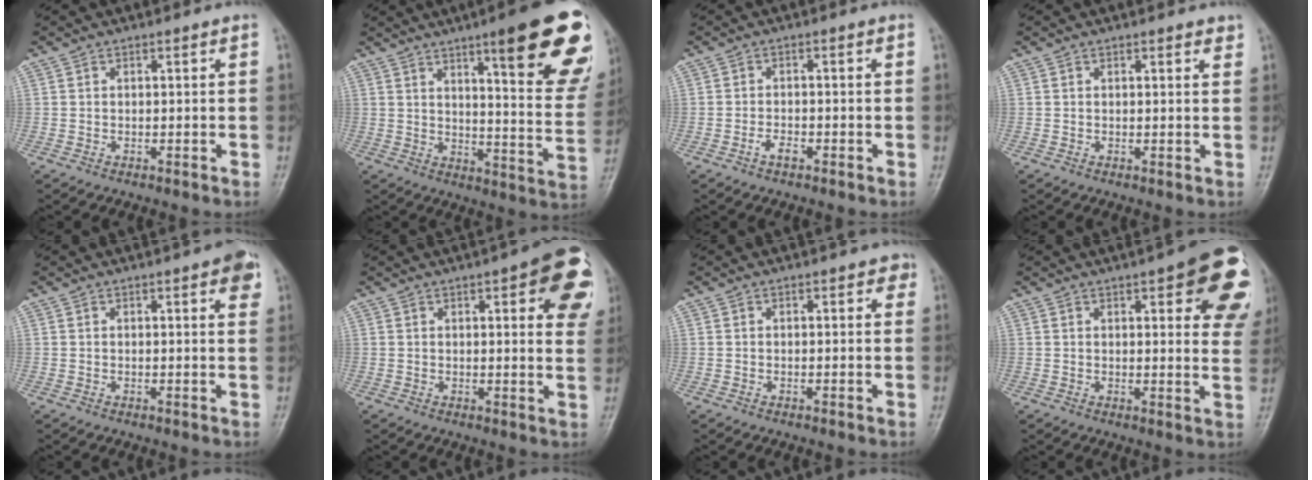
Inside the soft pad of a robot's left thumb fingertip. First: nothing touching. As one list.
[{"total": 23.4, "force": [12.5, 4.8, 19.2], "torque": [-0.220, -0.055, 0.165]}, {"total": 2.2, "force": [-1.4, 1.1, 1.4], "torque": [-0.024, 0.008, -0.029]}, {"total": 1.8, "force": [1.2, 0.8, 1.0], "torque": [-0.003, -0.004, 0.010]}, {"total": 4.6, "force": [2.1, 1.4, 3.8], "torque": [-0.033, -0.003, 0.018]}, {"total": 14.9, "force": [5.9, 4.8, 12.8], "torque": [-0.116, -0.016, 0.059]}, {"total": 2.1, "force": [0.8, 1.2, 1.5], "torque": [0.000, 0.002, 0.003]}, {"total": 18.3, "force": [7.8, 6.1, 15.4], "torque": [-0.159, -0.023, 0.085]}]